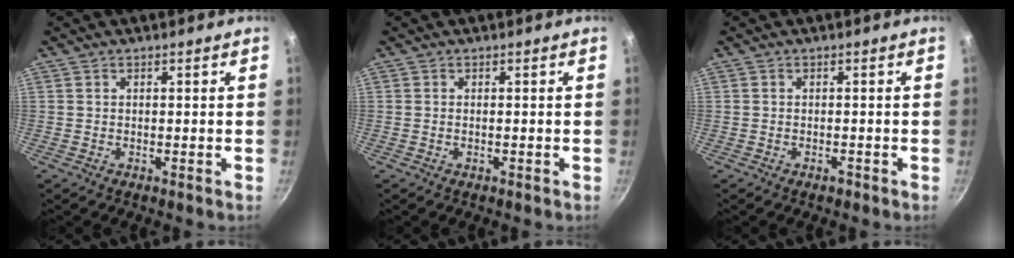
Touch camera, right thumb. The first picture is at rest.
{"total": 0.6, "force": [-0.2, 0.2, 0.4], "torque": [-0.008, 0.003, -0.004]}
{"total": 1.1, "force": [-0.7, 0.6, 0.6], "torque": [-0.011, 0.006, -0.009]}